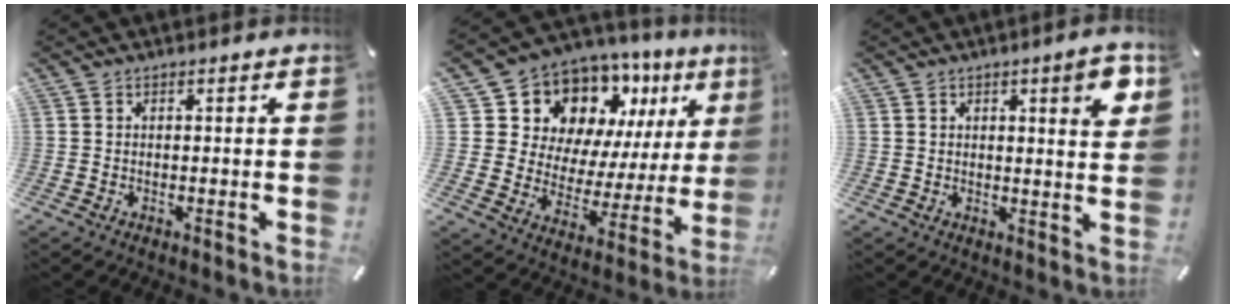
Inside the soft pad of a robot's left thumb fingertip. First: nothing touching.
{"total": 12.5, "force": [9.1, 8.1, 3.0], "torque": [-0.052, -0.097, 0.161]}
{"total": 6.1, "force": [2.7, 2.1, 5.1], "torque": [-0.068, -0.005, 0.040]}